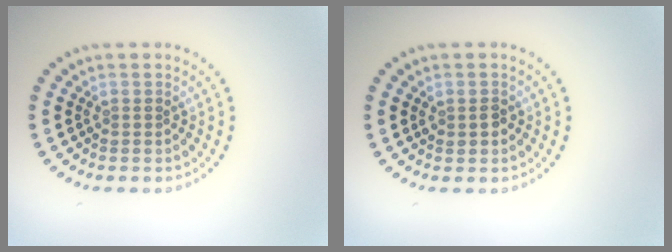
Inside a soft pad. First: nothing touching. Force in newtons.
{"total": 1.3, "press": 1.3, "slide": 0.2}